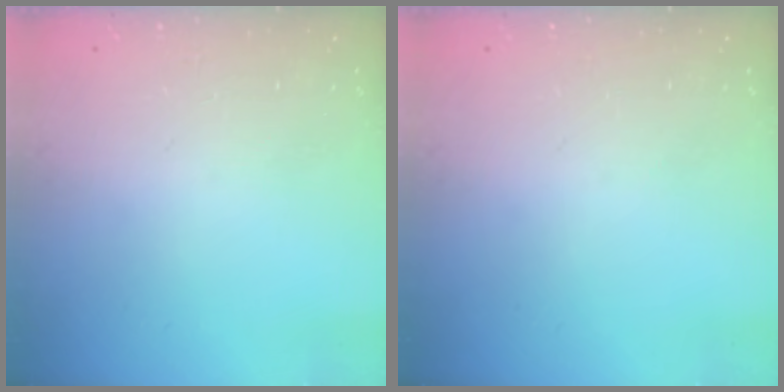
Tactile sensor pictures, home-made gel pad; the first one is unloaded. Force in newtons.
{"total": 0.0}